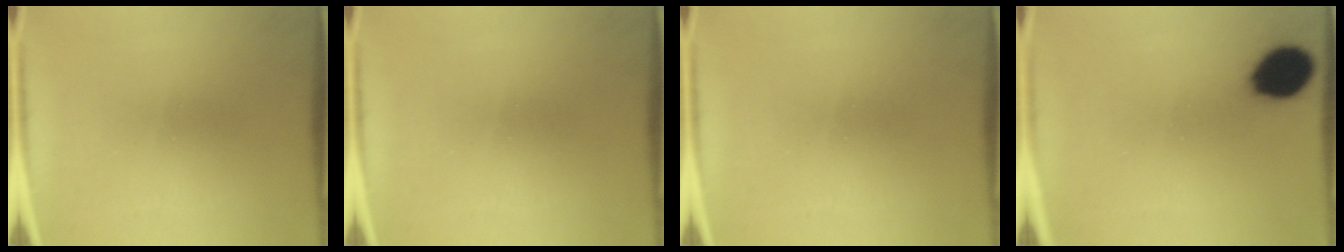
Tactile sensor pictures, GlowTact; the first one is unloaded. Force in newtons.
{"total": 0.0}
{"total": 0.0}
{"total": 11.8}